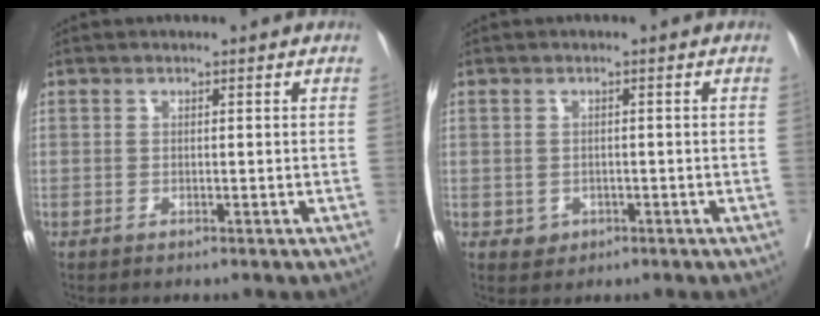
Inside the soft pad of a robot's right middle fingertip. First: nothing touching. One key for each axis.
{"total": 1.9, "fx": -0.6, "fy": 1.7, "fz": 0.5, "tx": -0.005, "ty": 0.004, "tz": -0.002}